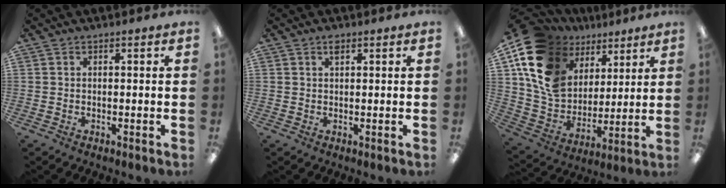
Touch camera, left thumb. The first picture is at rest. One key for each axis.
{"total": 1.4, "fx": 0.9, "fy": 0.6, "fz": 0.9, "tx": -0.014, "ty": -0.002, "tz": 0.015}
{"total": 17.6, "fx": 9.2, "fy": 12.2, "fz": 8.8, "tx": -0.194, "ty": -0.044, "tz": 0.176}